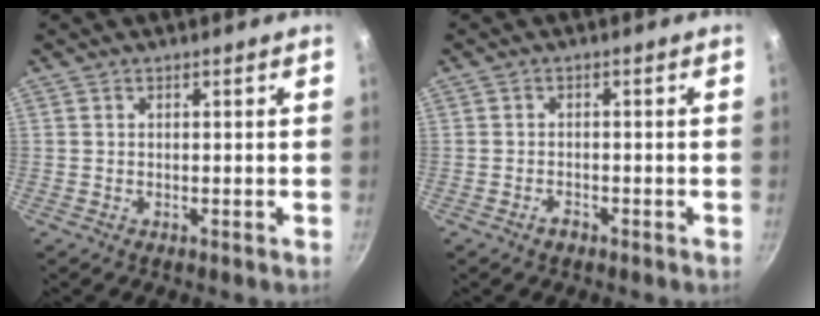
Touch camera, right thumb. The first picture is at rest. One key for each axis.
{"total": 1.6, "fx": -1.1, "fy": 0.9, "fz": 0.7, "tx": -0.009, "ty": 0.013, "tz": -0.020}